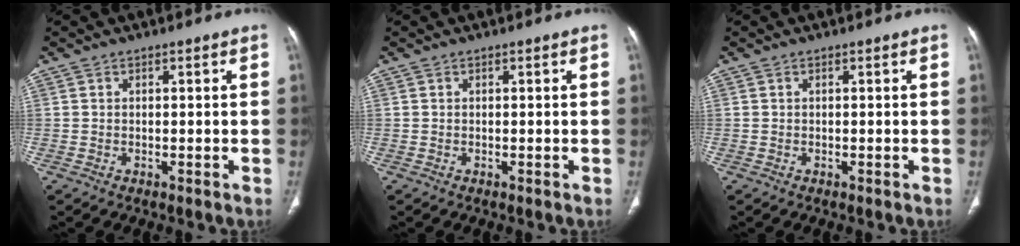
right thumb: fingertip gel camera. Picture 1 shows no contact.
{"total": 0.0}
{"total": 0.0}